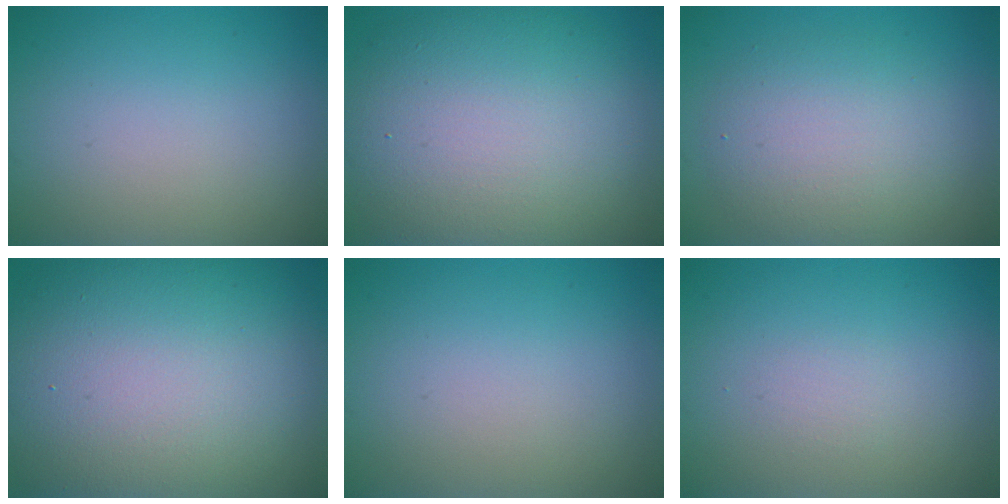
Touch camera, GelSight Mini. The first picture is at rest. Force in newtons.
{"total": 12.7, "press": 12.6, "slide": 0.8}
{"total": 4.5, "press": 4.5, "slide": 0.3}
{"total": 17.9, "press": 17.9, "slide": 1.2}
{"total": 0.0}
{"total": 0.7, "press": 0.7, "slide": 0.1}